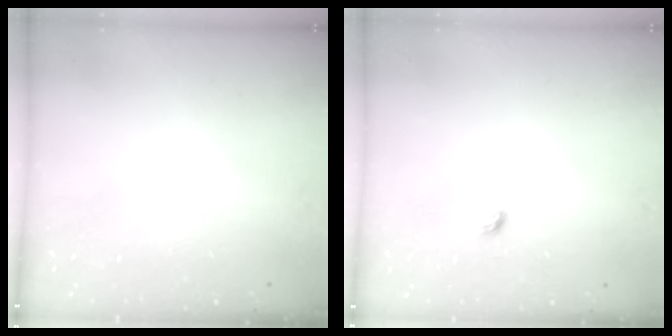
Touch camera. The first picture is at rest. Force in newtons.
{"total": 3.6, "press": 3.5, "slide": 1.0}